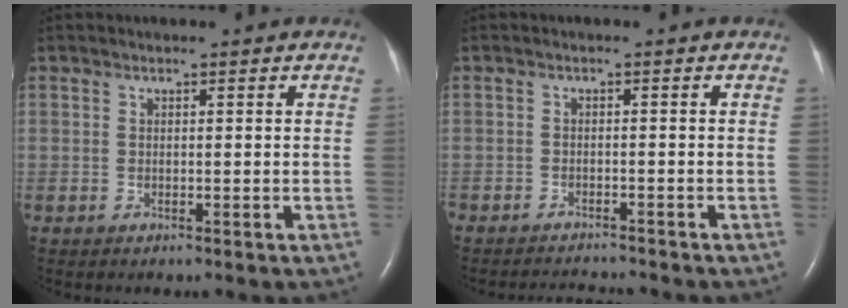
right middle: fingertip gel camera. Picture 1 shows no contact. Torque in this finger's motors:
{"motor_torque": [-0.12, 0.17, -0.06, -0.01]}